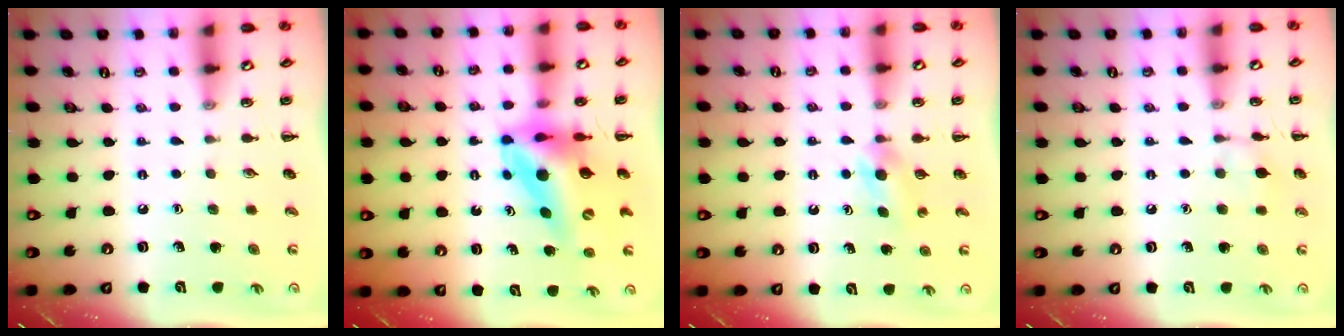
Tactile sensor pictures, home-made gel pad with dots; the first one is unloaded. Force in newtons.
{"total": 11.4, "press": 10.9, "slide": 3.6}
{"total": 3.4, "press": 3.2, "slide": 1.2}
{"total": 7.1, "press": 6.9, "slide": 1.9}